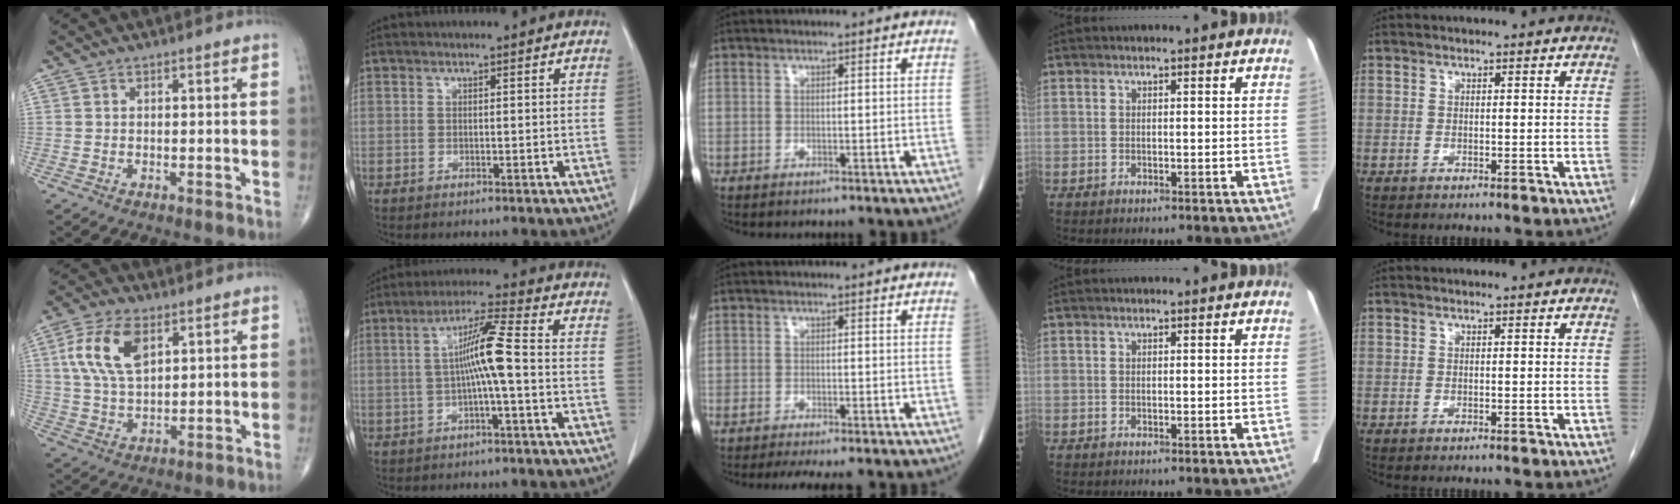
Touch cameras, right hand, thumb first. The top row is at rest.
{"thumb": {"total": 11.6, "force": [4.3, 6.1, 8.9], "torque": [-0.173, -0.006, 0.084]}, "index": {"total": 7.4, "force": [-0.3, -0.4, 7.4], "torque": [-0.132, 0.015, -0.006]}, "middle": {"total": 6.9, "force": [-5.9, 1.0, 3.5], "torque": [-0.043, -0.006, -0.085]}}